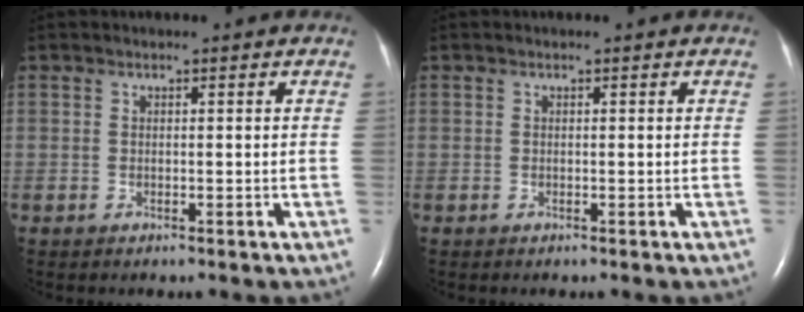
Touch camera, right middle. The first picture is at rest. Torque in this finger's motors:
{"motor_torque": [0.00, 0.00, -0.07, -0.09]}